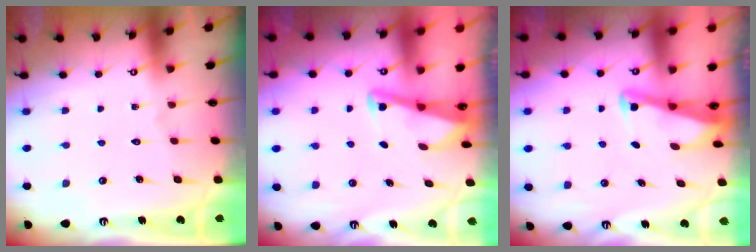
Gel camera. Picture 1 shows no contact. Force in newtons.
{"total": 3.0, "press": 2.9, "slide": 0.4}
{"total": 2.7, "press": 2.7, "slide": 0.3}